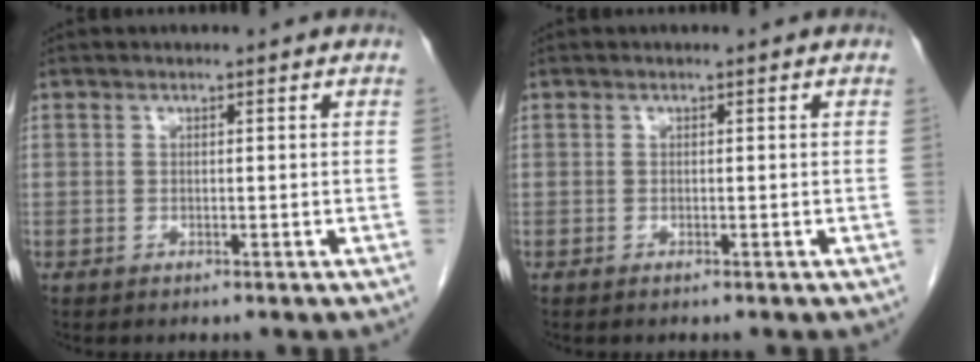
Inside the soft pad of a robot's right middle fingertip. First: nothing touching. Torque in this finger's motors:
{"motor_torque": [-0.33, -0.33, 0.00, -0.01]}